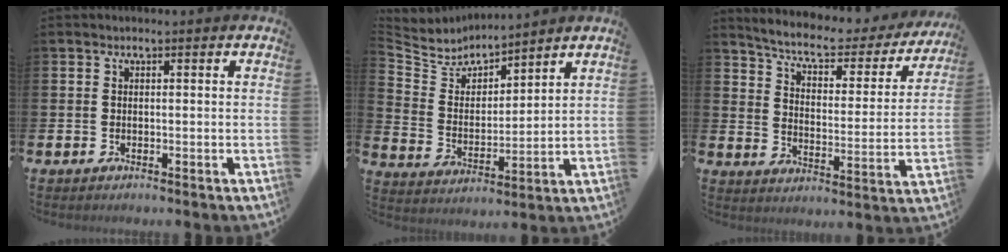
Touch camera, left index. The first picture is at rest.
{"total": 5.5, "force": [5.3, 1.5, 0.0], "torque": [-0.041, -0.043, 0.091]}
{"total": 6.2, "force": [5.5, 1.5, 2.5], "torque": [-0.080, -0.037, 0.088]}